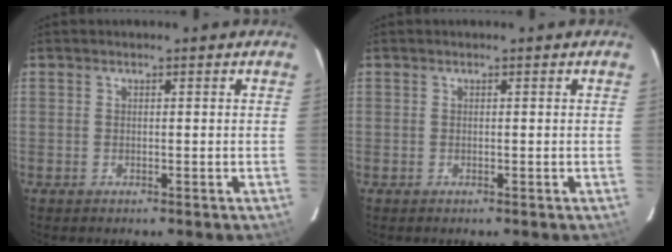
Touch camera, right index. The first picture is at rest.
{"total": 0.0}